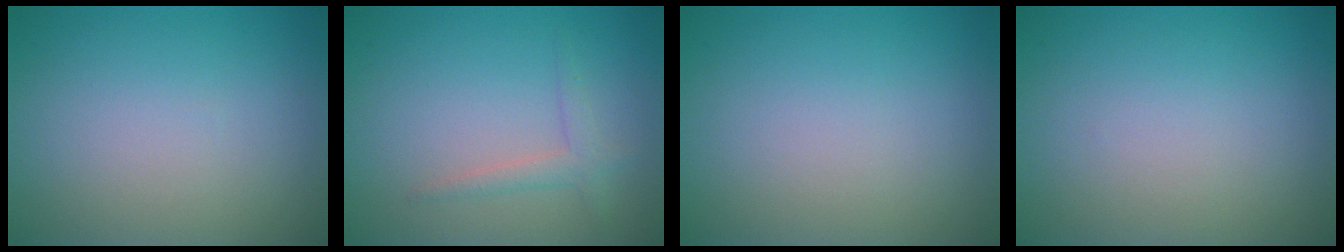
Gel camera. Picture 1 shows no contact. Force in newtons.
{"total": 1.6, "press": 1.5, "slide": 0.1}
{"total": 0.0}
{"total": 0.0}